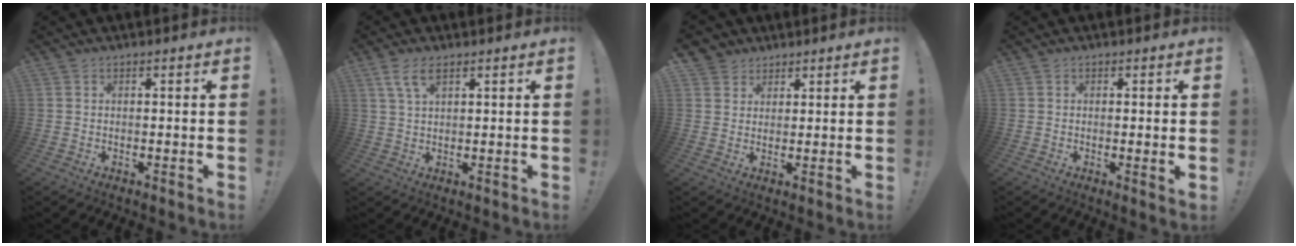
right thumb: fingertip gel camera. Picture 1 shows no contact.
{"total": 5.4, "force": [2.9, 2.0, 4.2], "torque": [-0.084, 0.000, 0.054]}
{"total": 4.1, "force": [2.7, 3.1, 0.0], "torque": [-0.002, -0.017, 0.052]}
{"total": 1.8, "force": [0.5, -0.2, 1.7], "torque": [-0.016, -0.008, 0.005]}